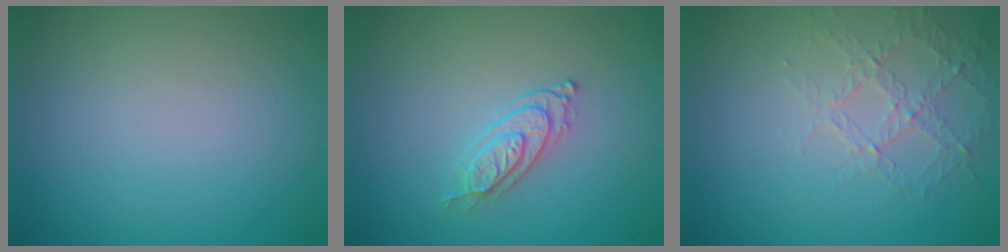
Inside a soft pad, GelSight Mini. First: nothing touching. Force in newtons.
{"total": 2.3, "press": 2.1, "slide": 0.9}
{"total": 1.6, "press": 1.1, "slide": 1.2}